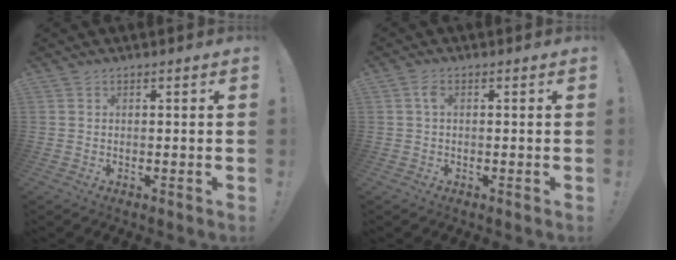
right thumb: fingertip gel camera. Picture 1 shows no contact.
{"total": 2.1, "force": [0.3, 1.1, 1.8], "torque": [-0.047, 0.011, 0.006]}